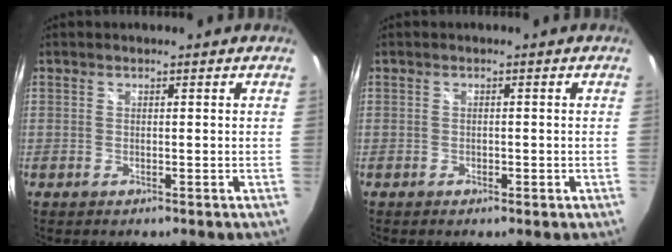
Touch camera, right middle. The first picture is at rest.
{"total": 0.7, "force": [-0.1, 0.5, 0.5], "torque": [-0.006, 0.000, -0.002]}